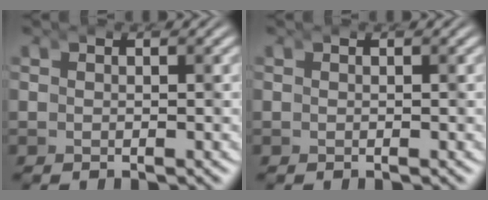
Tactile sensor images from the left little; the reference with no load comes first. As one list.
[{"total": 0.0}]